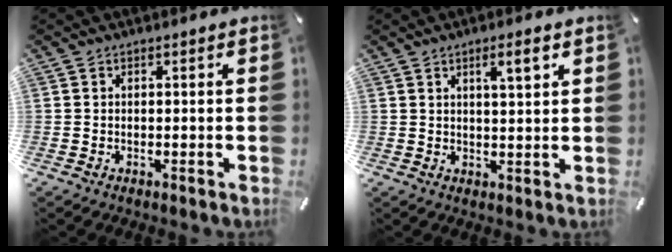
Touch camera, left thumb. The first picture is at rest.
{"total": 5.5, "force": [3.0, 1.4, 4.4], "torque": [-0.061, -0.009, 0.043]}